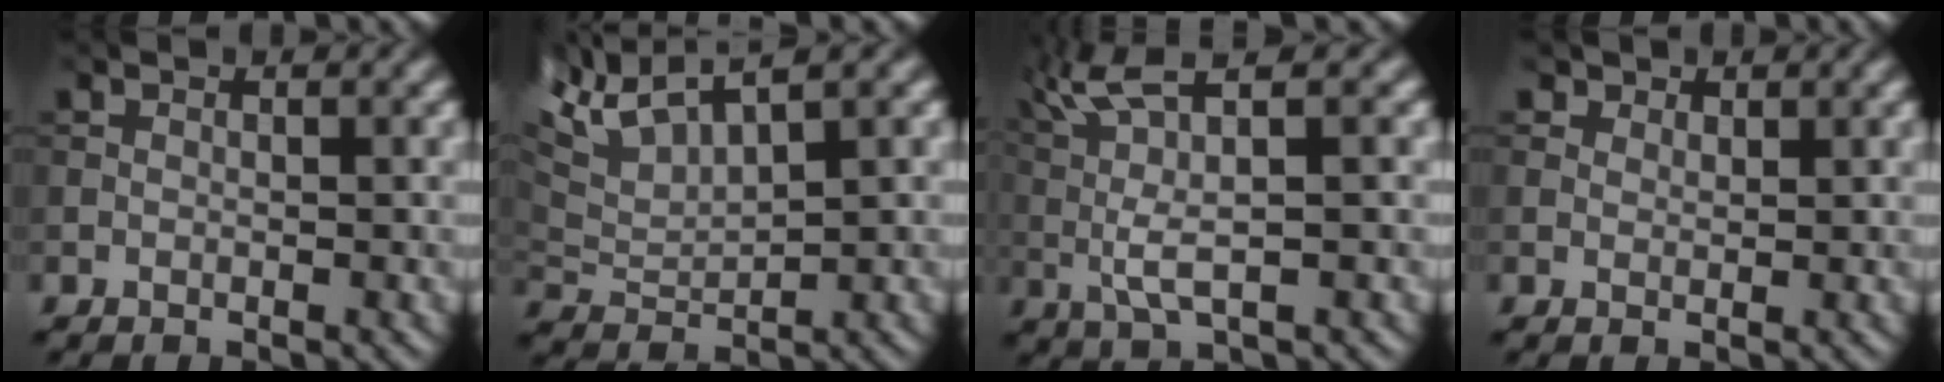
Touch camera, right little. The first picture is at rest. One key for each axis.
{"total": 4.4, "fx": 3.0, "fy": 1.0, "fz": 3.1, "tx": -0.085, "ty": 0.022, "tz": 0.072}
{"total": 5.1, "fx": 1.9, "fy": 0.6, "fz": 4.7, "tx": -0.116, "ty": 0.018, "tz": 0.058}
{"total": 0.8, "fx": 0.5, "fy": 0.1, "fz": -0.5, "tx": -0.003, "ty": 0.000, "tz": 0.030}